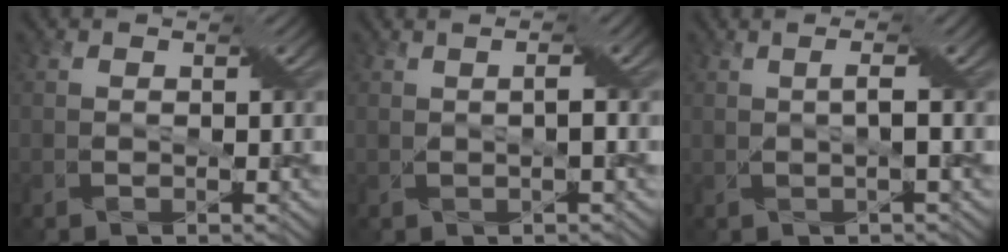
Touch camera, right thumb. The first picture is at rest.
{"total": 1.6, "force": [0.3, -0.1, 1.6], "torque": [-0.020, 0.001, 0.004]}
{"total": 1.9, "force": [0.2, -0.3, 1.8], "torque": [-0.033, 0.005, 0.004]}